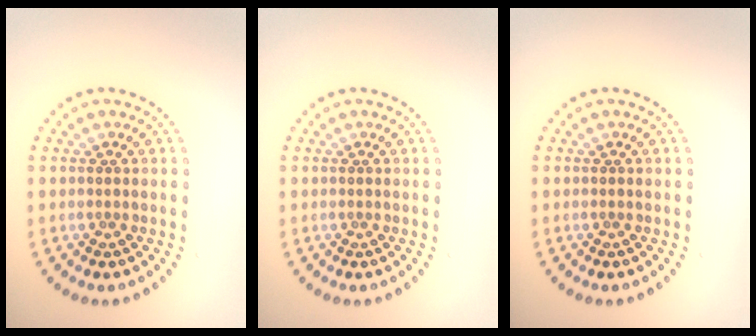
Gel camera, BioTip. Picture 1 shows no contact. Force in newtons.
{"total": 0.0}
{"total": 0.0}